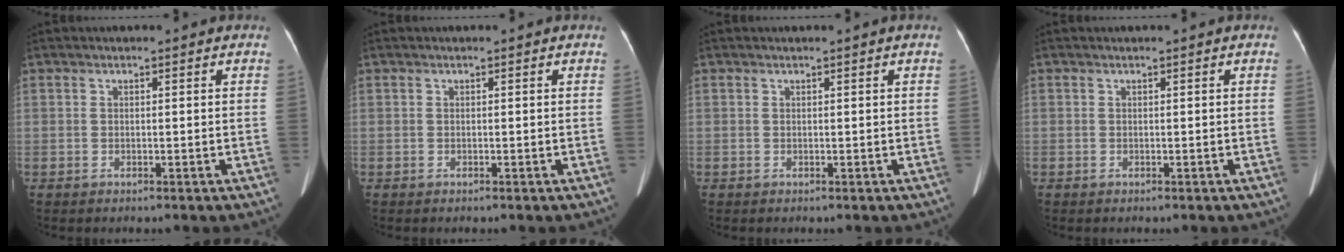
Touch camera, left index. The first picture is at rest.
{"total": 0.0}
{"total": 0.0}
{"total": 0.0}